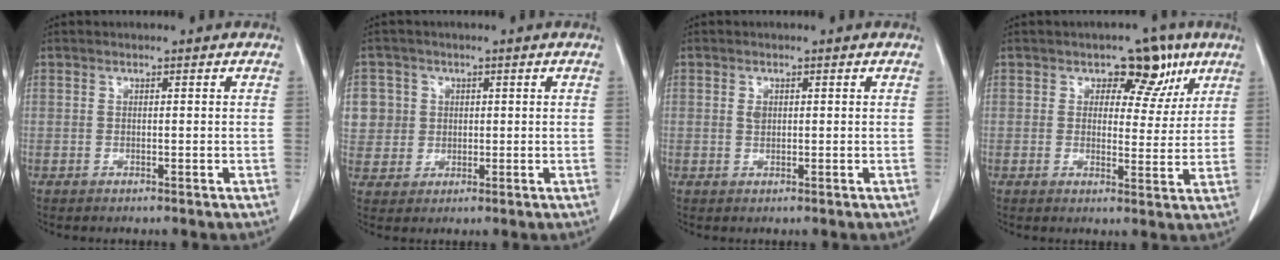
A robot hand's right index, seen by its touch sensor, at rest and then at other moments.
{"total": 7.4, "force": [1.9, 7.1, 0.8], "torque": [-0.021, 0.022, 0.048]}
{"total": 1.2, "force": [0.4, 0.8, 0.8], "torque": [-0.013, -0.002, 0.007]}
{"total": 6.9, "force": [3.7, 4.5, 3.7], "torque": [-0.026, 0.007, 0.046]}